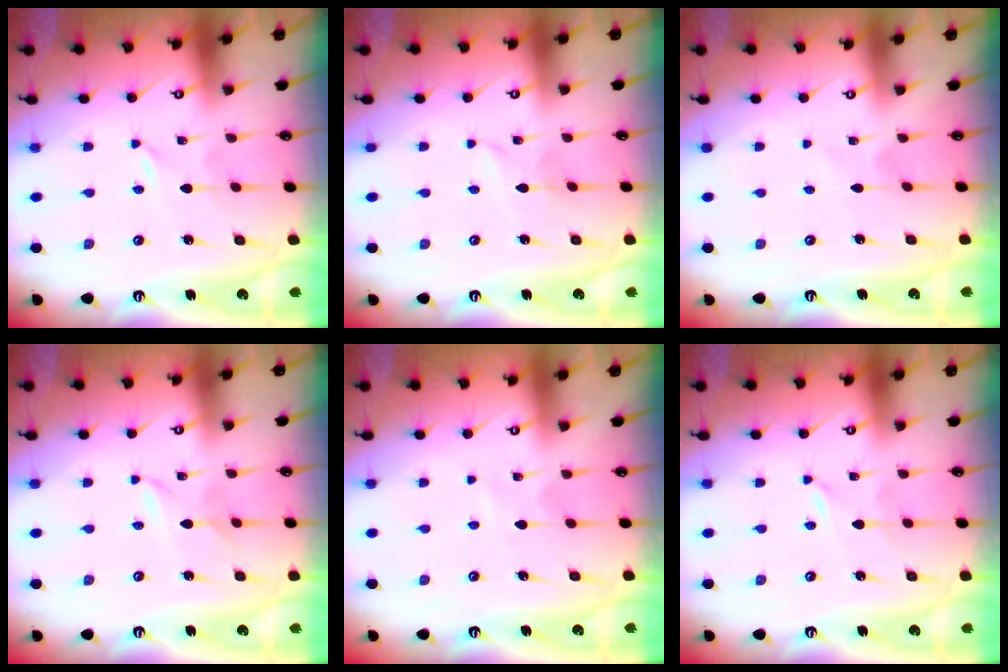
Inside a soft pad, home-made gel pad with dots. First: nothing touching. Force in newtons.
{"total": 1.6, "press": 1.6, "slide": 0.2}
{"total": 2.3, "press": 2.2, "slide": 0.3}
{"total": 2.1, "press": 2.0, "slide": 0.2}
{"total": 1.4, "press": 1.3, "slide": 0.1}
{"total": 0.0}